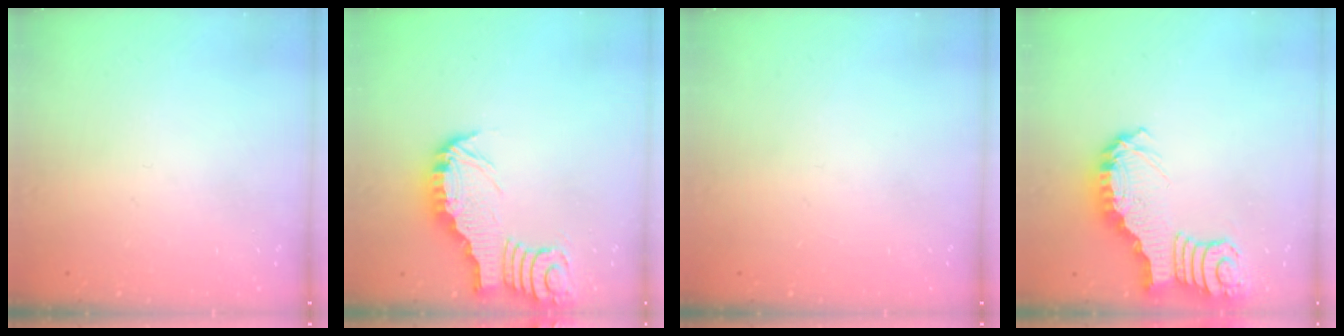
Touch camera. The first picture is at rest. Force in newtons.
{"total": 3.2, "press": 3.2, "slide": 0.4}
{"total": 0.0}
{"total": 3.4, "press": 3.3, "slide": 0.7}